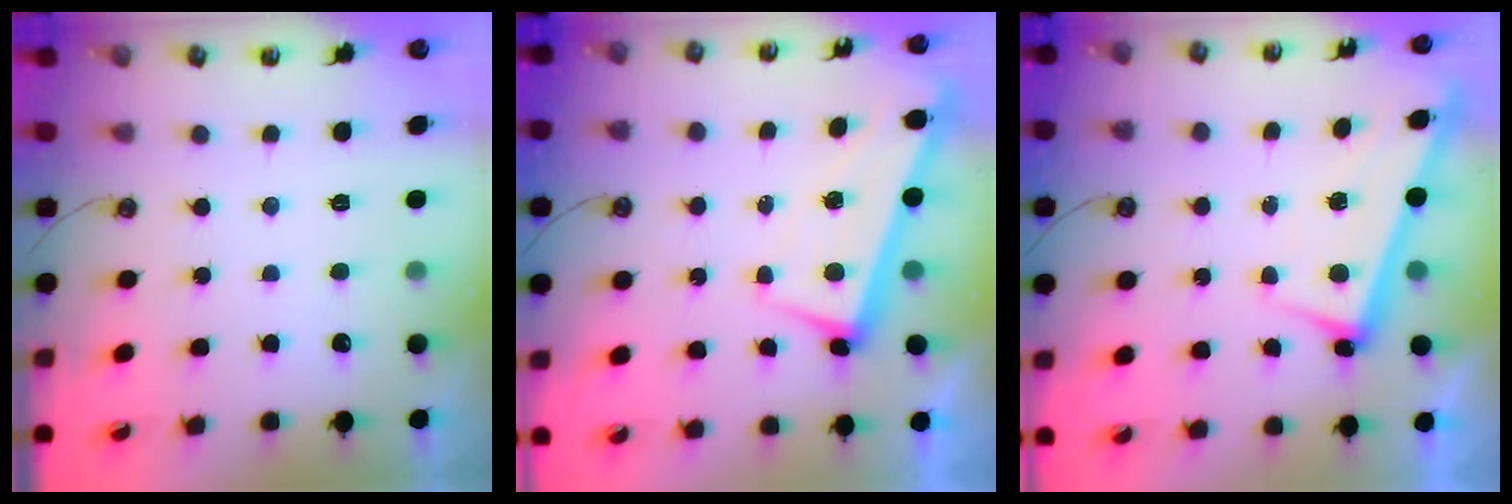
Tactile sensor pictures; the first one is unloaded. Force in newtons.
{"total": 1.5, "press": 0.4, "slide": 1.4}
{"total": 2.9, "press": 2.9, "slide": 0.4}